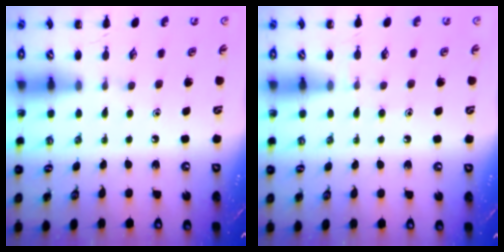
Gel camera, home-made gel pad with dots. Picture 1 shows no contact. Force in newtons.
{"total": 6.6, "press": 6.3, "slide": 2.0}